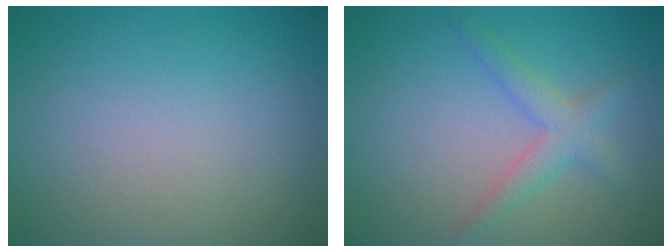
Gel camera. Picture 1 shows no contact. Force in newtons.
{"total": 2.6, "press": 2.6, "slide": 0.1}